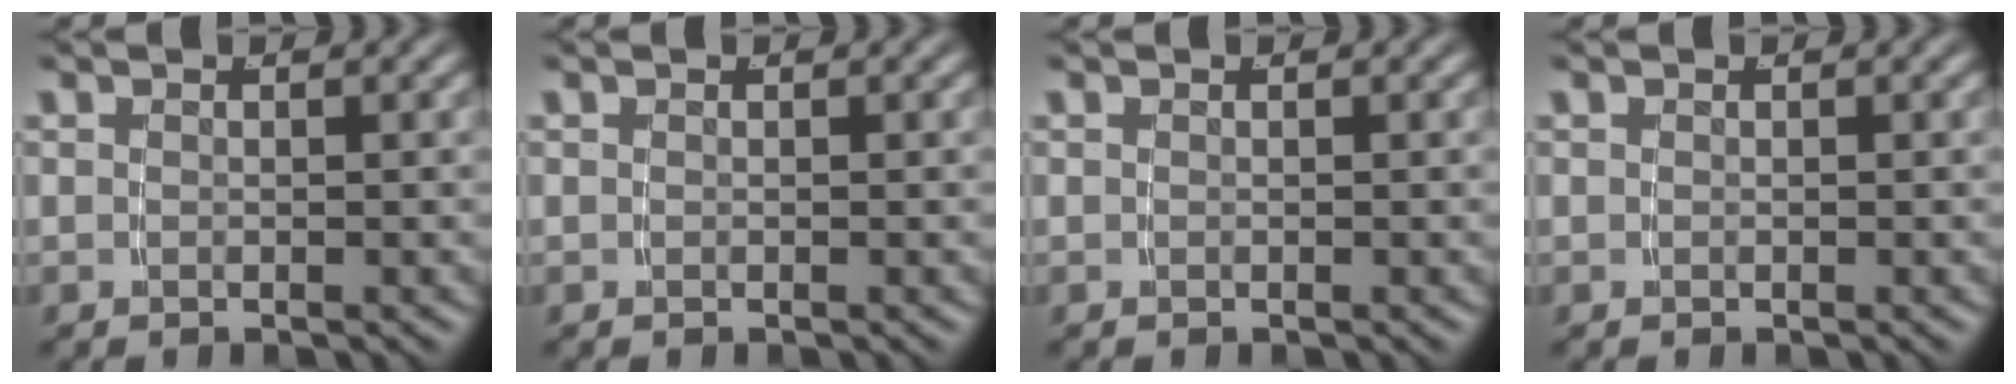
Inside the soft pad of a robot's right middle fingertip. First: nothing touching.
{"total": 0.0}
{"total": 0.0}
{"total": 0.0}